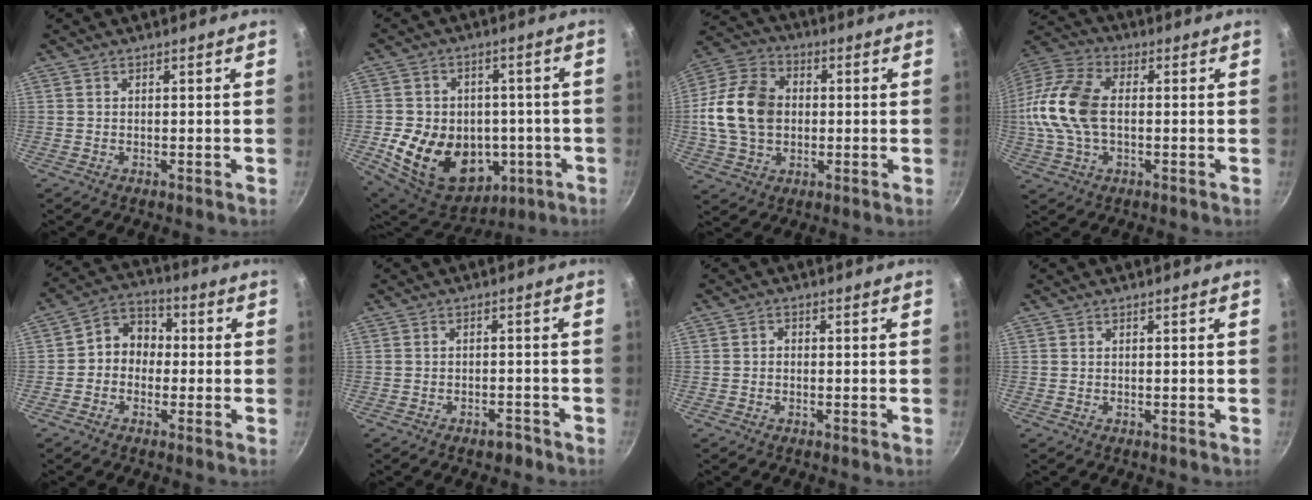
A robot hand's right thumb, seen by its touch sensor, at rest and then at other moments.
{"total": 20.4, "force": [-4.0, 15.7, 12.4], "torque": [-0.197, 0.022, -0.040]}
{"total": 15.5, "force": [0.3, 11.5, 10.4], "torque": [-0.177, 0.021, -0.004]}
{"total": 15.4, "force": [-0.2, 9.3, 12.2], "torque": [-0.240, 0.031, -0.019]}
{"total": 7.5, "force": [-0.5, 6.4, 3.8], "torque": [-0.023, 0.027, -0.032]}
{"total": 2.6, "force": [-1.9, 1.3, 1.2], "torque": [-0.008, 0.024, -0.018]}
{"total": 1.1, "force": [-0.4, 0.9, 0.5], "torque": [-0.008, 0.005, -0.009]}
{"total": 0.0}